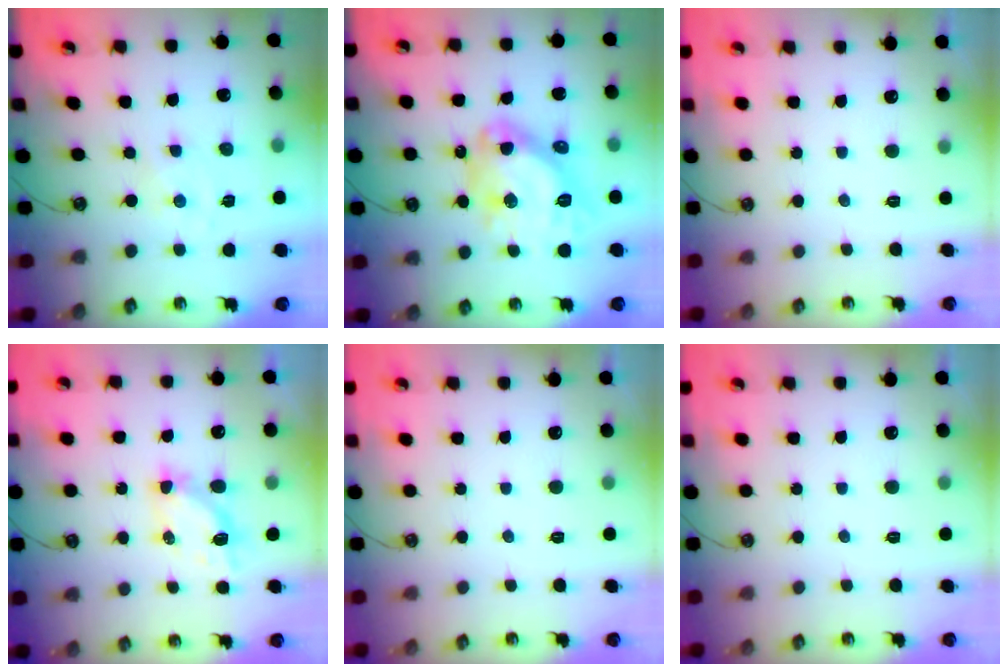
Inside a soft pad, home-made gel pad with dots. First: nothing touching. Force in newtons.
{"total": 18.4, "press": 18.3, "slide": 1.9}
{"total": 0.0}
{"total": 5.5, "press": 5.5, "slide": 0.3}
{"total": 0.0}
{"total": 0.0}